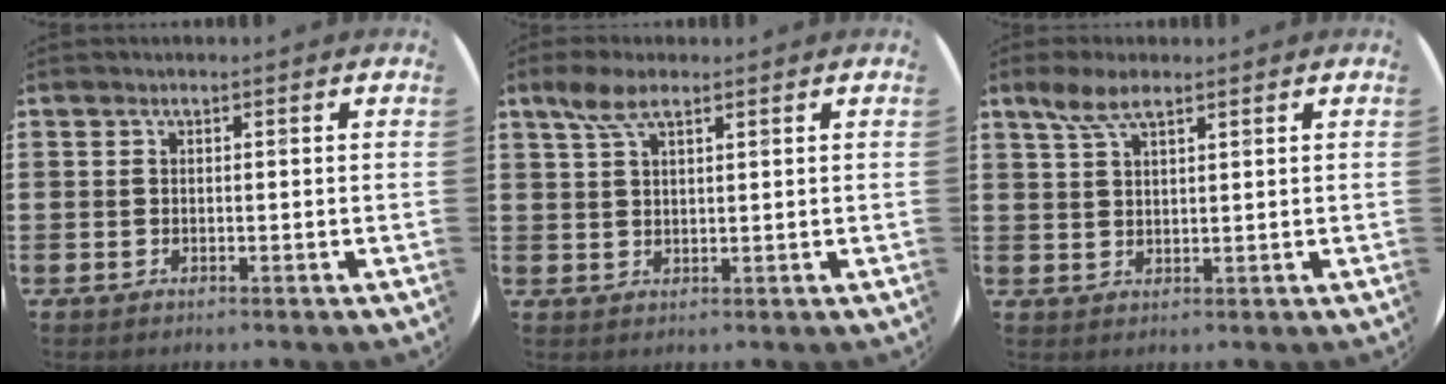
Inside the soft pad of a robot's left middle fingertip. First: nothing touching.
{"total": 4.6, "force": [2.8, 1.7, 3.2], "torque": [-0.063, 0.004, 0.049]}
{"total": 4.7, "force": [3.1, 1.5, 3.2], "torque": [-0.070, 0.007, 0.056]}